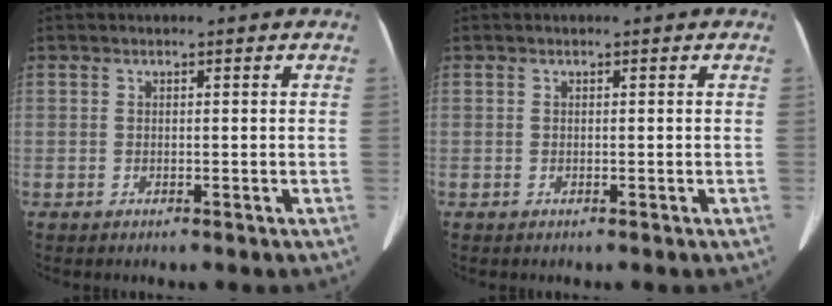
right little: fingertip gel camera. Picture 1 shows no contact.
{"total": 0.0}